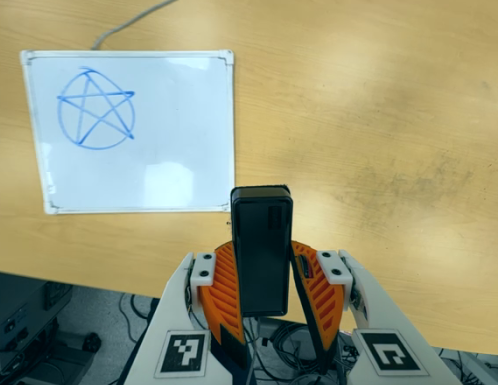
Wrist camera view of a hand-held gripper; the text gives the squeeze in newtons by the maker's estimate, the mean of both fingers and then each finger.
{"total": 6.0, "left": 5.6, "right": 6.5}